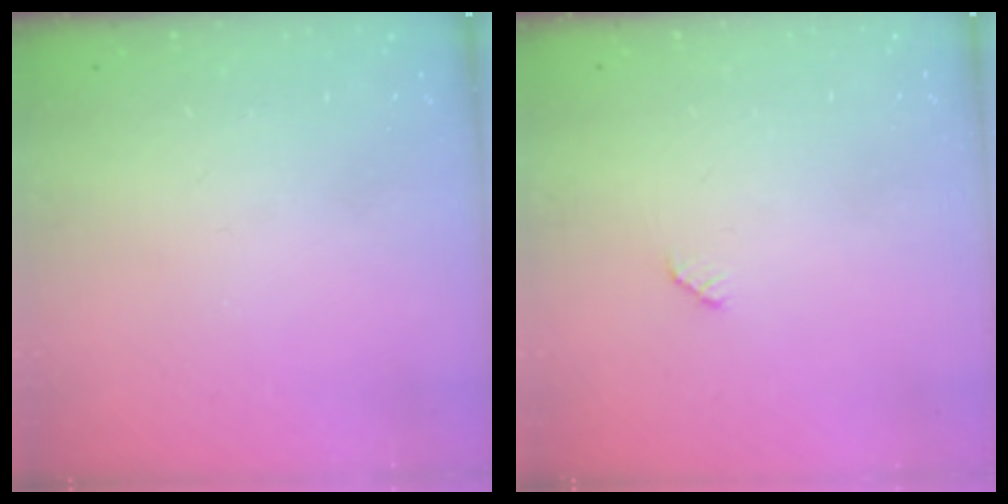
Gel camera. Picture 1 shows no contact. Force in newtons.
{"total": 2.5, "press": 2.5, "slide": 0.4}